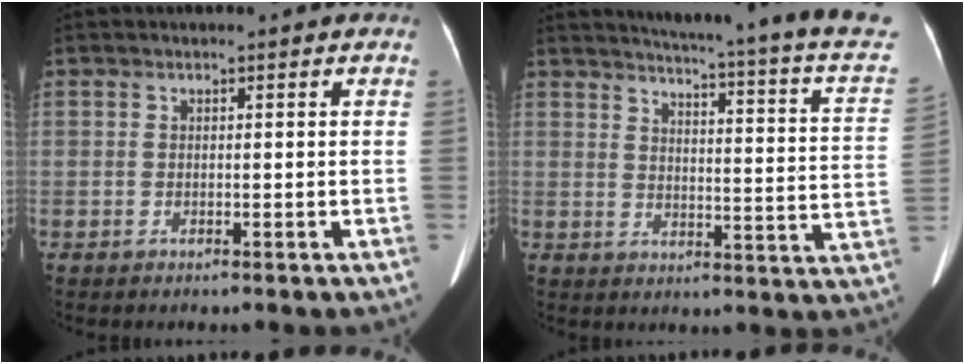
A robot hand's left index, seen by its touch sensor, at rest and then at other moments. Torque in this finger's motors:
{"motor_torque": [0.38, -1.27, 0.02, 0.02]}